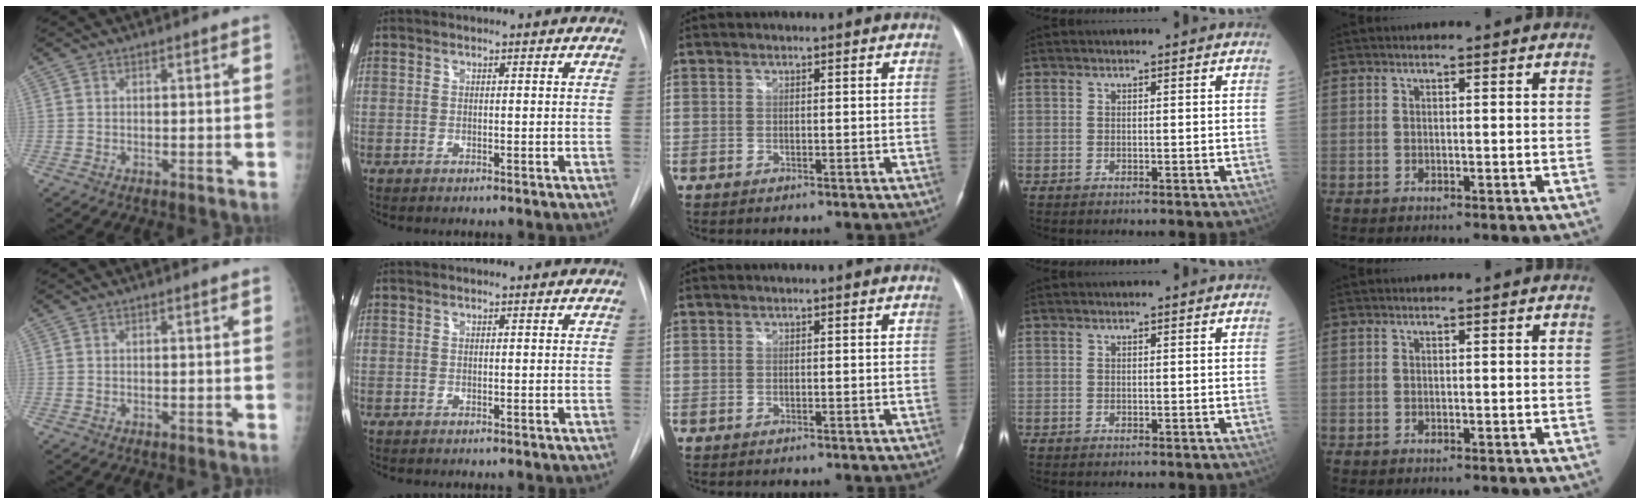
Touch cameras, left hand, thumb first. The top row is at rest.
{}